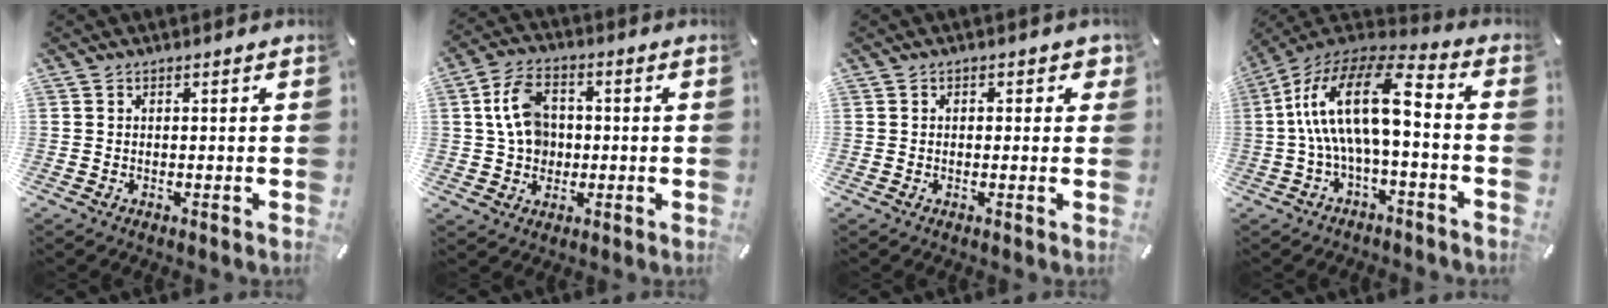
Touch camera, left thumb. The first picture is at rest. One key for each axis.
{"total": 9.1, "fx": 0.9, "fy": 7.2, "fz": 5.4, "tx": -0.115, "ty": 0.013, "tz": 0.020}
{"total": 1.3, "fx": -0.1, "fy": 1.0, "fz": 0.9, "tx": -0.002, "ty": 0.001, "tz": -0.007}
{"total": 17.5, "fx": 0.6, "fy": 6.8, "fz": 16.1, "tx": -0.312, "ty": 0.003, "tz": 0.008}